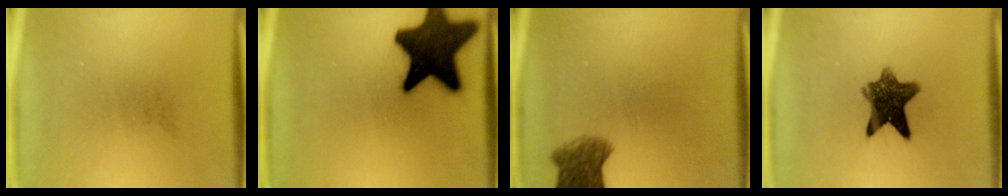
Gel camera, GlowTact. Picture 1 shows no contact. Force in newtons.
{"total": 17.5}
{"total": 5.0}
{"total": 9.3}